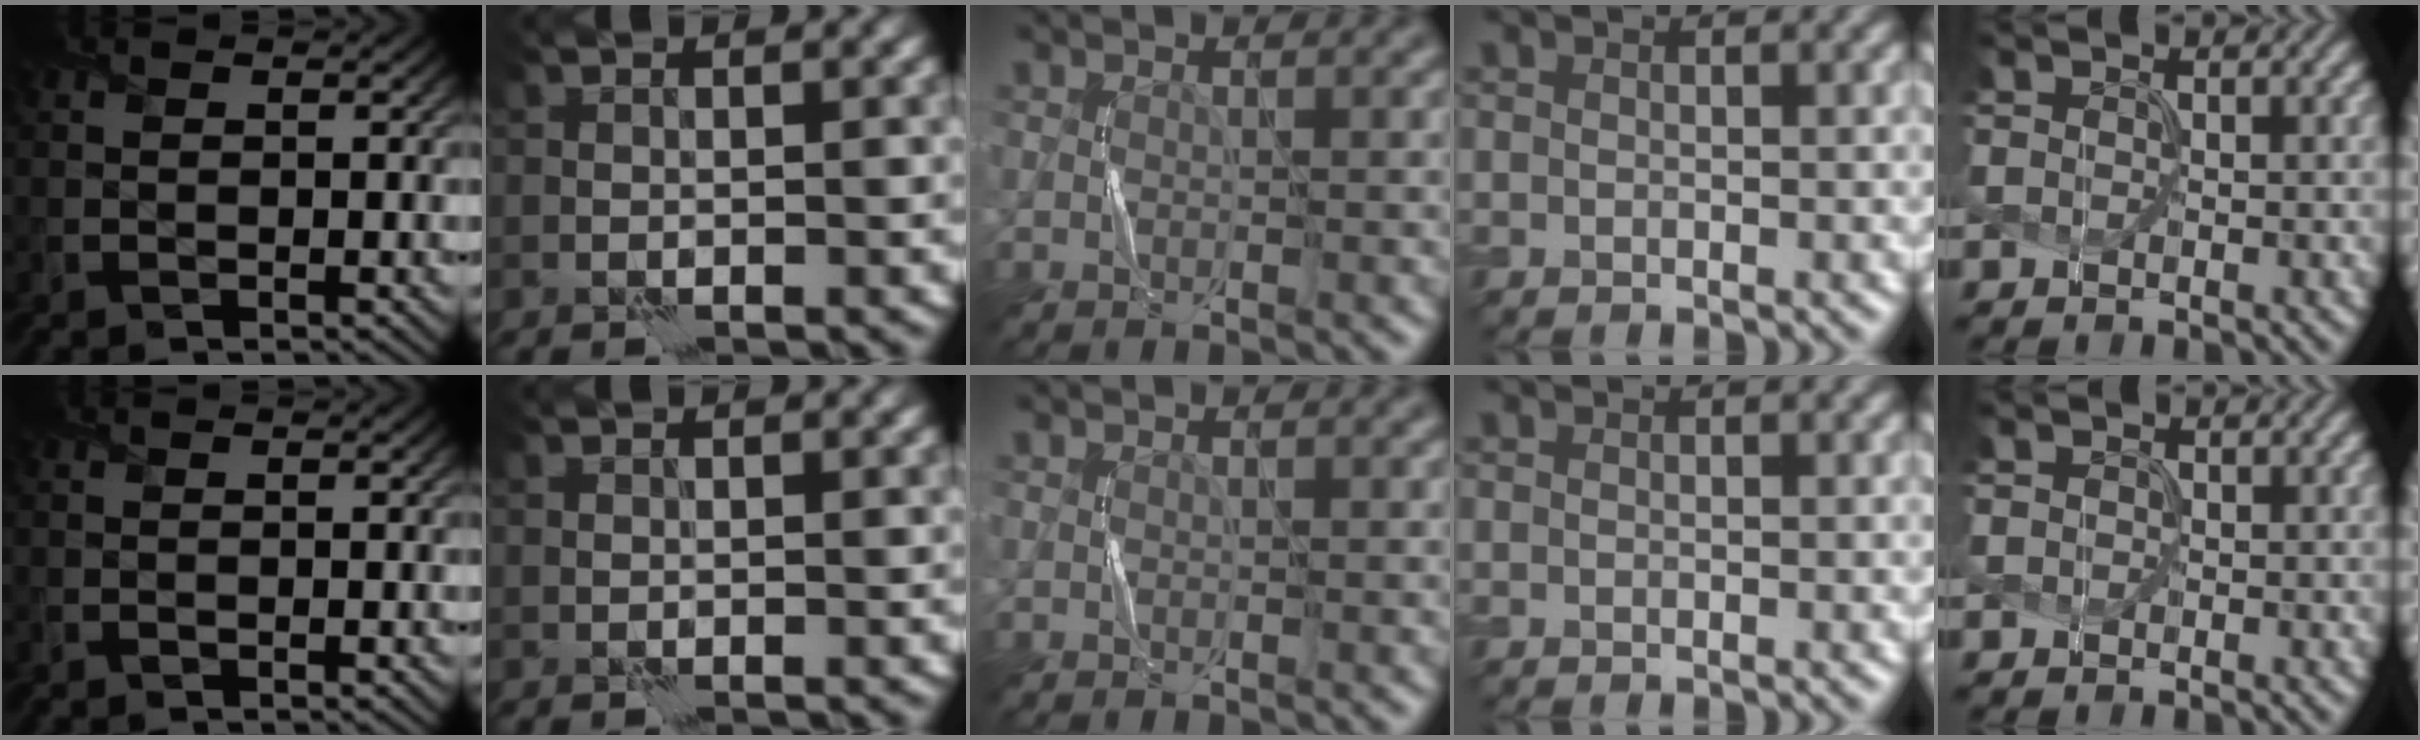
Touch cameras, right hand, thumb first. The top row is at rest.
{"little": {"total": 0.6, "force": [0.0, -0.2, -0.5], "torque": [0.009, 0.000, 0.005]}}